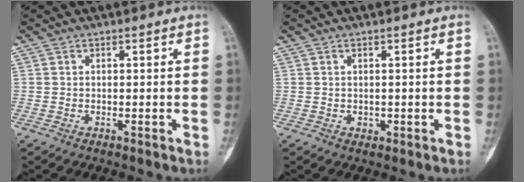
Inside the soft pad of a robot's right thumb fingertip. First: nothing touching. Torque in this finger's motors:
{"motor_torque": [-0.35, 0.13, 0.22, -0.02, 0.02]}